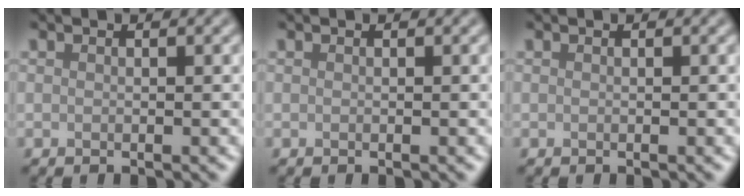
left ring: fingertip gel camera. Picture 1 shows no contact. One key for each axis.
{"total": 0.0}
{"total": 0.0}